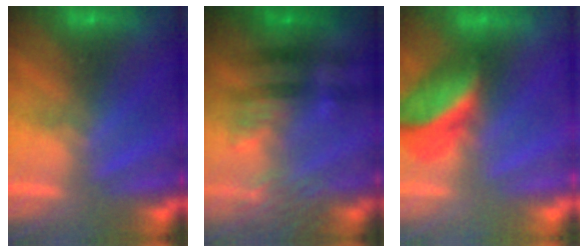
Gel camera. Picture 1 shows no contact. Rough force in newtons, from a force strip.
{"total": 6.7}
{"total": 2.6}